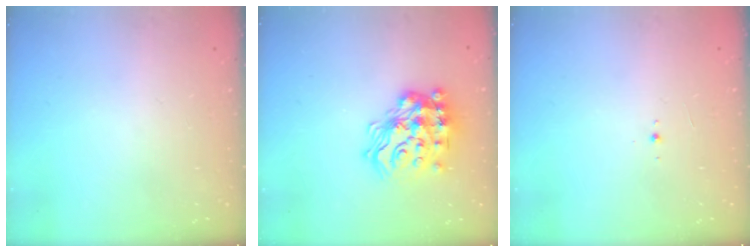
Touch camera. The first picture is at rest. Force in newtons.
{"total": 19.6, "press": 19.5, "slide": 1.4}
{"total": 2.7, "press": 2.5, "slide": 0.8}